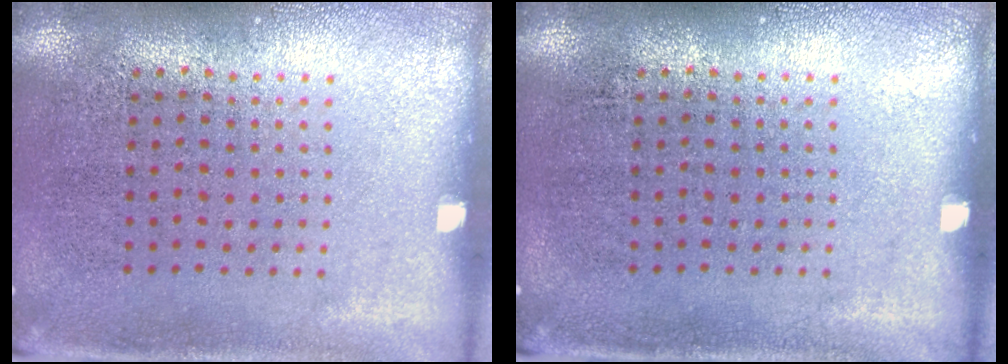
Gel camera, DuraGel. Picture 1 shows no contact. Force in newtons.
{"total": 0.0}